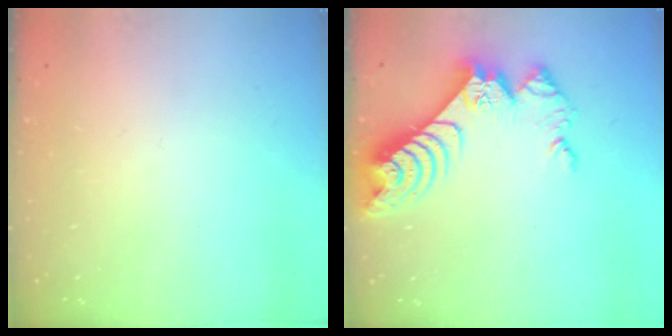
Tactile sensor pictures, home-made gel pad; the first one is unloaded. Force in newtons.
{"total": 9.9, "press": 9.9, "slide": 0.8}